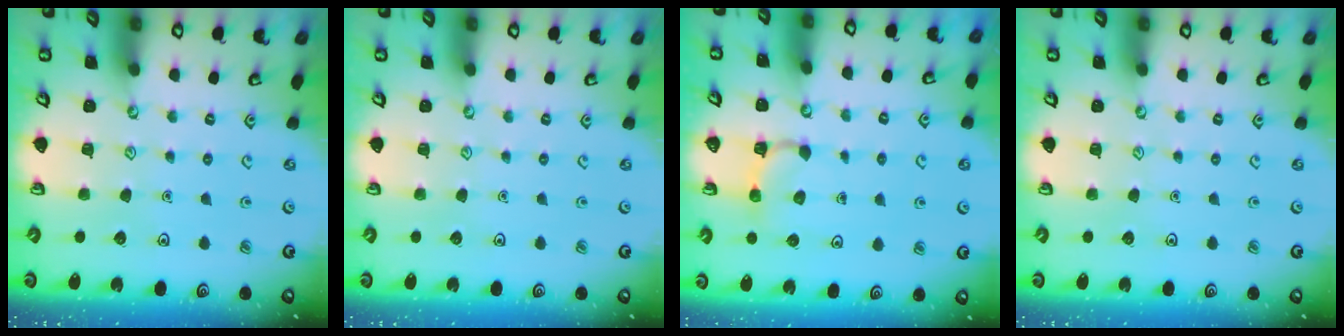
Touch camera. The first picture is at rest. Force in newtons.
{"total": 0.0}
{"total": 3.0, "press": 2.9, "slide": 0.7}
{"total": 0.0}